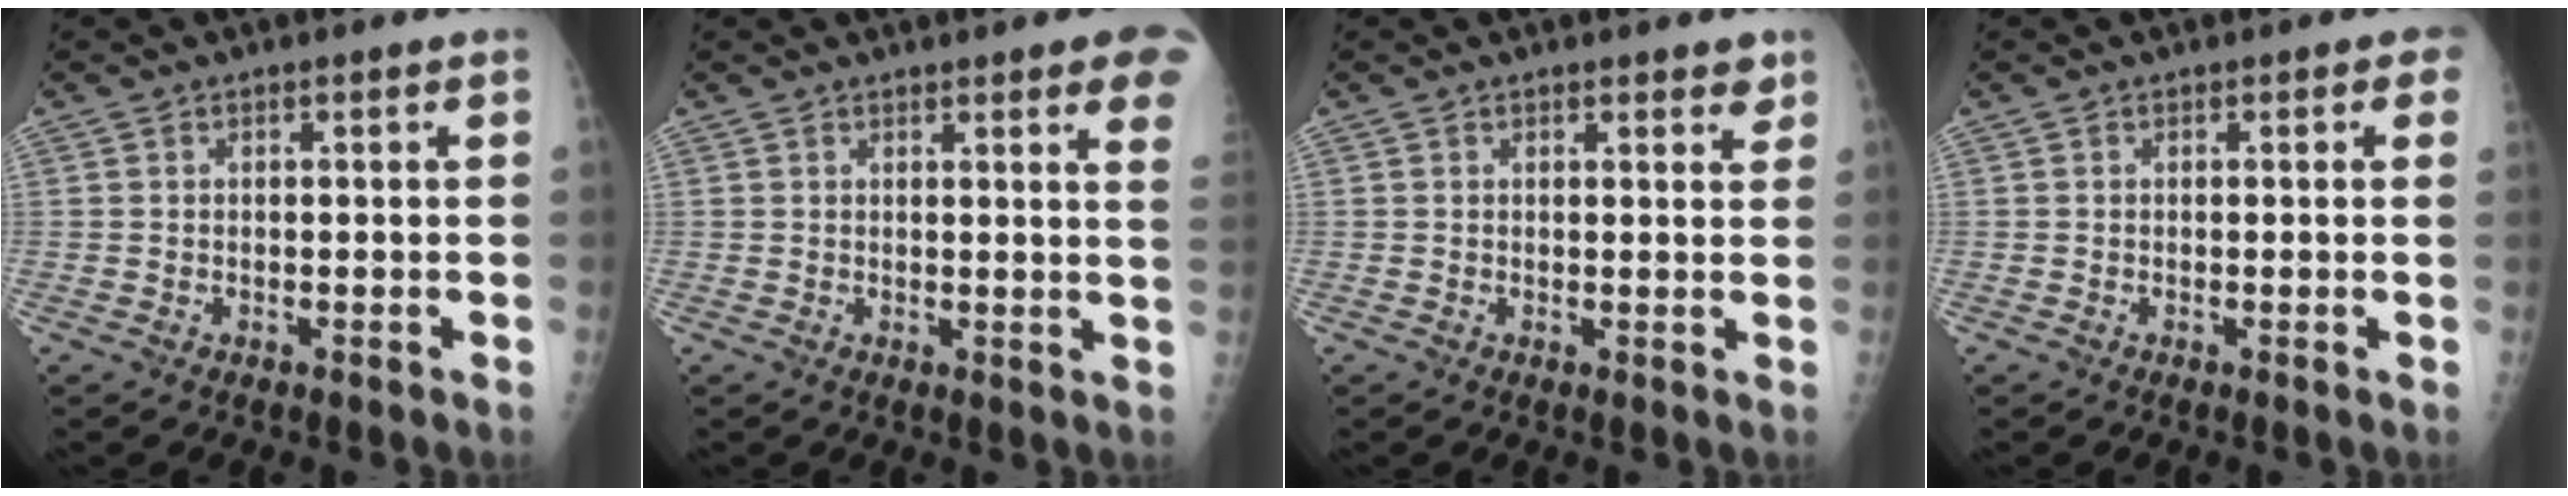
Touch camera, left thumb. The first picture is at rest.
{"total": 9.5, "force": [5.9, 1.3, 7.4], "torque": [-0.071, -0.011, 0.054]}
{"total": 2.8, "force": [2.1, 1.0, 1.6], "torque": [-0.005, -0.010, 0.023]}
{"total": 1.5, "force": [0.7, 0.8, 1.0], "torque": [0.006, 0.002, 0.001]}